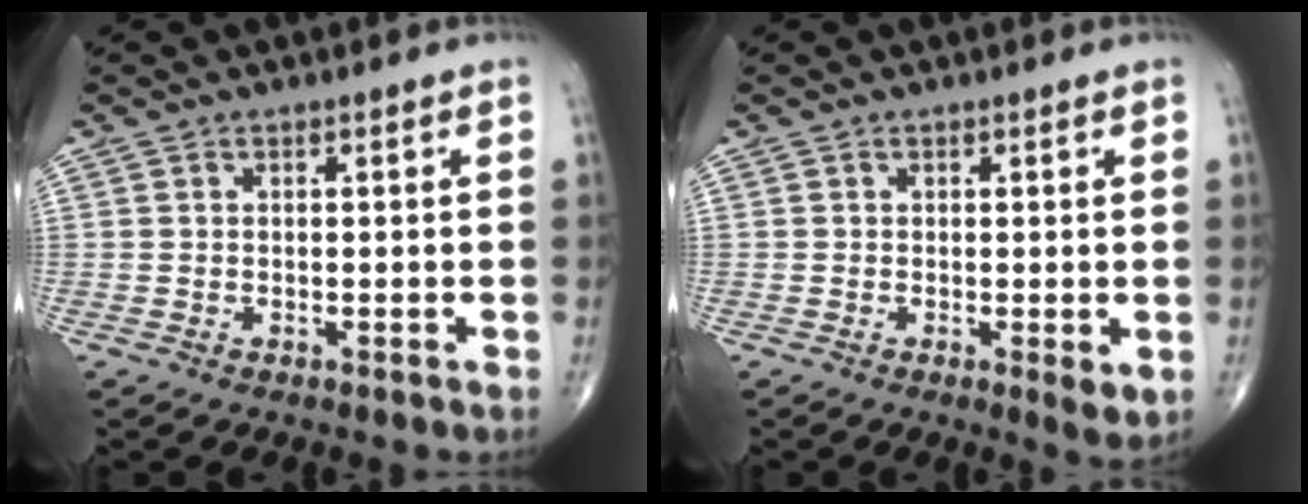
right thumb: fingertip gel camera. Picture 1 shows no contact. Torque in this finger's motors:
{"motor_torque": [0.30, 0.69, 0.25, -0.35, 0.12]}